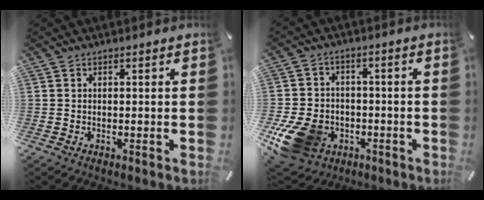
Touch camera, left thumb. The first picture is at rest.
{"total": 13.6, "force": [-5.5, 10.2, 7.1], "torque": [-0.151, 0.030, -0.093]}